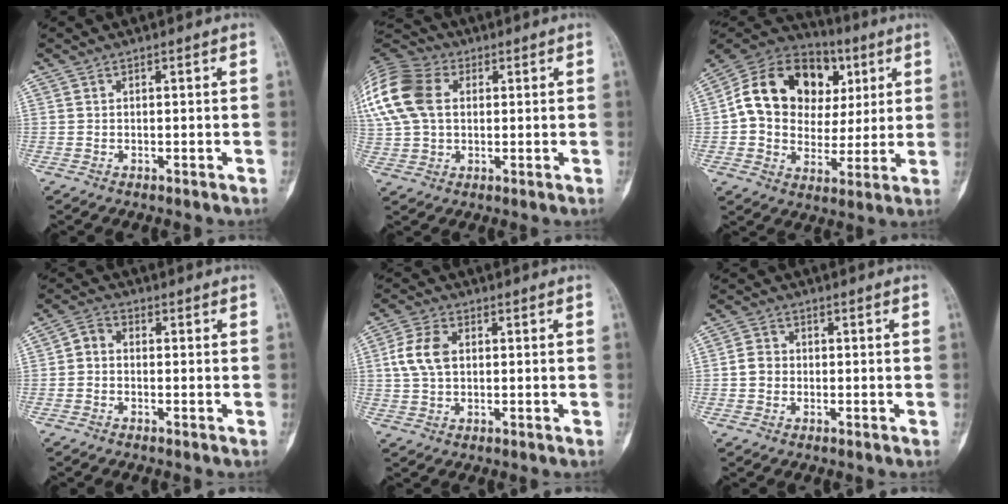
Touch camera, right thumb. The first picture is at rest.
{"total": 19.5, "force": [4.7, 14.0, 12.7], "torque": [-0.301, 0.039, 0.086]}
{"total": 20.8, "force": [4.6, 16.1, 12.4], "torque": [-0.184, 0.028, 0.079]}
{"total": 2.9, "force": [-0.5, 2.1, 1.9], "torque": [-0.029, 0.012, -0.024]}
{"total": 6.8, "force": [1.0, 4.5, 5.1], "torque": [-0.106, 0.011, 0.018]}
{"total": 3.0, "force": [-0.4, 2.7, 1.2], "torque": [-0.011, 0.009, -0.011]}